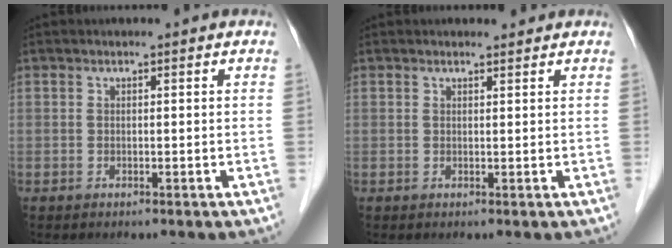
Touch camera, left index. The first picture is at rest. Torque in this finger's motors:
{"motor_torque": [0.18, -0.21, 0.03, 0.01]}